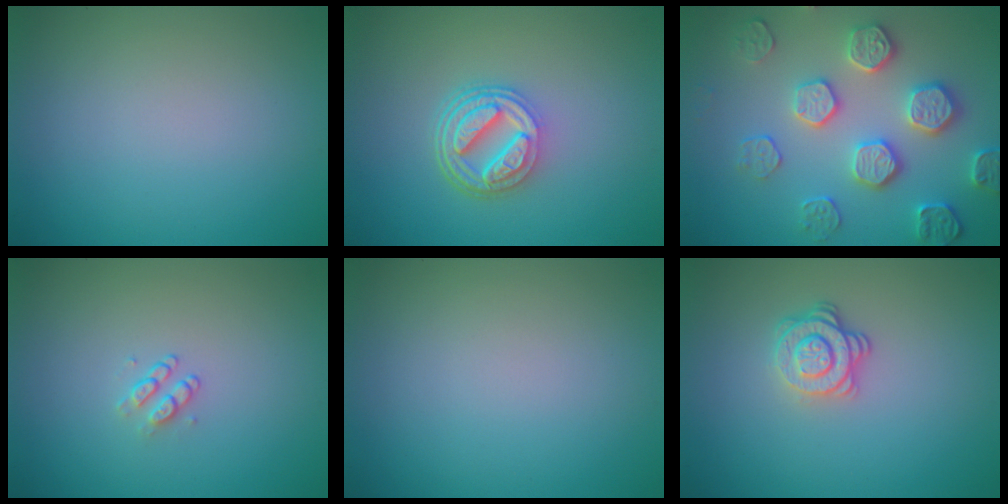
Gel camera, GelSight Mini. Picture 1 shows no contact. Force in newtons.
{"total": 5.1, "press": 3.8, "slide": 3.4}
{"total": 4.8, "press": 4.5, "slide": 1.5}
{"total": 1.1, "press": 0.8, "slide": 0.7}
{"total": 0.0}
{"total": 2.9, "press": 2.5, "slide": 1.6}